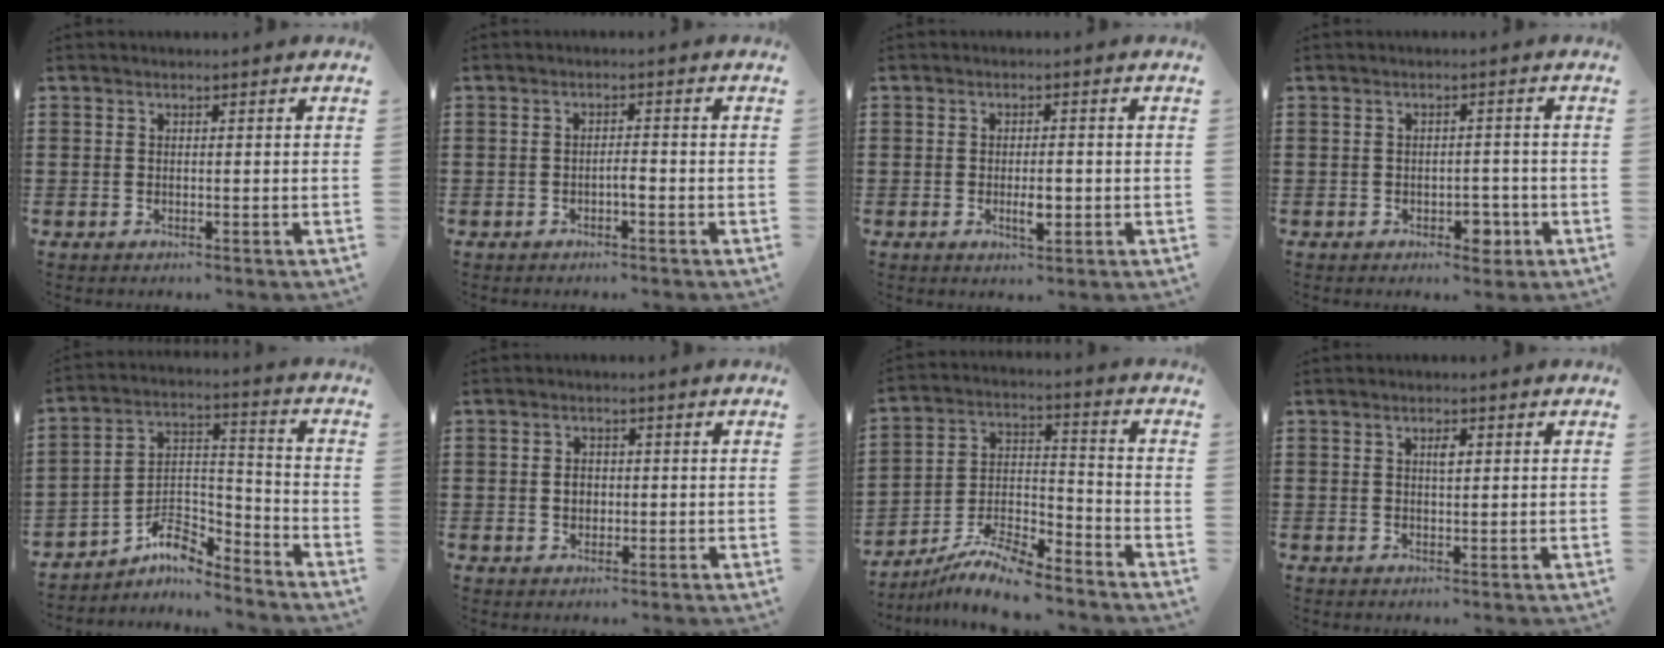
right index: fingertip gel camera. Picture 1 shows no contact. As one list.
[{"total": 1.4, "force": [-0.7, 0.3, 1.1], "torque": [-0.024, 0.000, -0.012]}, {"total": 3.3, "force": [-0.7, 1.1, 3.1], "torque": [-0.053, 0.002, -0.011]}, {"total": 3.3, "force": [-1.7, 1.7, 2.2], "torque": [-0.037, 0.003, -0.032]}, {"total": 7.1, "force": [-5.7, 2.5, 3.4], "torque": [-0.072, -0.003, -0.113]}, {"total": 2.2, "force": [-0.1, 1.7, 1.5], "torque": [-0.023, 0.004, -0.006]}, {"total": 9.1, "force": [-8.2, 1.7, 3.7], "torque": [-0.073, 0.019, -0.160]}, {"total": 1.7, "force": [0.5, 0.6, 1.6], "torque": [-0.032, 0.005, 0.006]}]